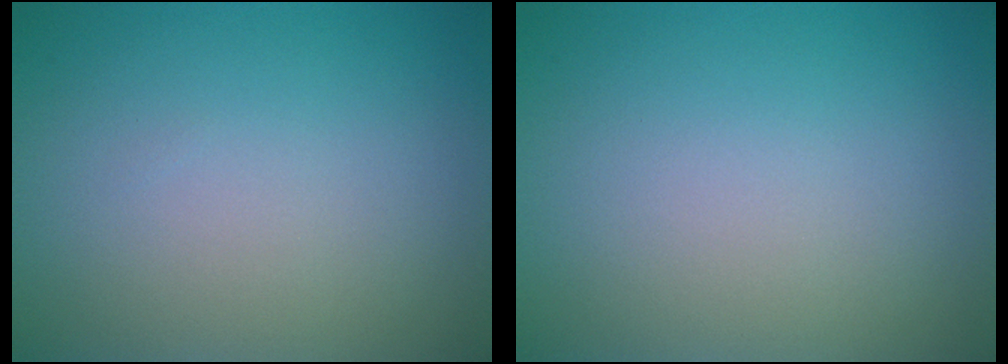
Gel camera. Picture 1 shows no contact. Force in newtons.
{"total": 0.0}